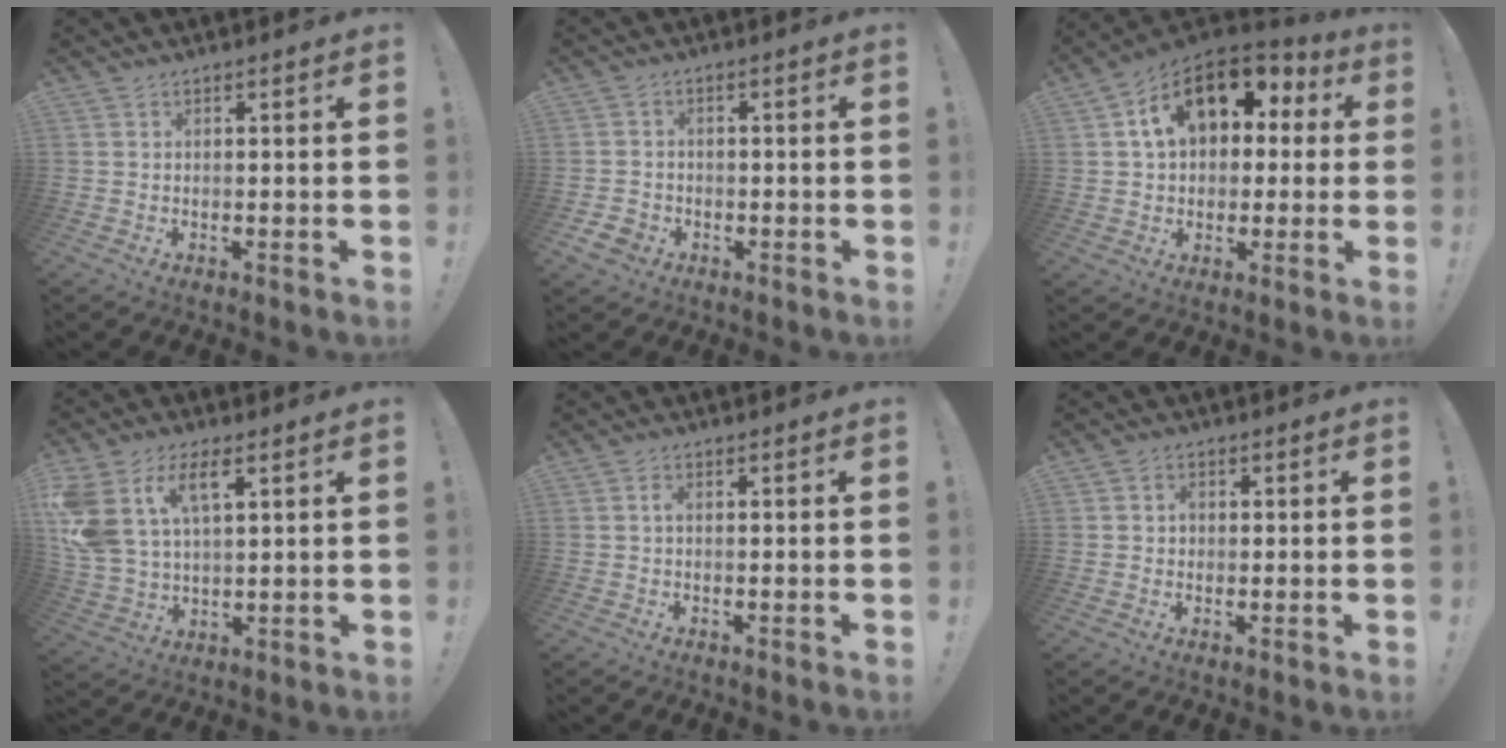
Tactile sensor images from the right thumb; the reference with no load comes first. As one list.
[{"total": 3.9, "force": [-1.9, 3.1, 1.6], "torque": [-0.028, 0.001, -0.036]}, {"total": 17.8, "force": [6.6, 11.5, 11.8], "torque": [-0.181, -0.010, 0.118]}, {"total": 12.6, "force": [5.9, 7.3, 8.5], "torque": [-0.188, -0.018, 0.108]}, {"total": 1.1, "force": [-0.1, 0.5, 1.0], "torque": [-0.019, 0.005, -0.004]}, {"total": 1.8, "force": [-0.2, 1.6, 0.8], "torque": [-0.008, 0.003, -0.007]}]